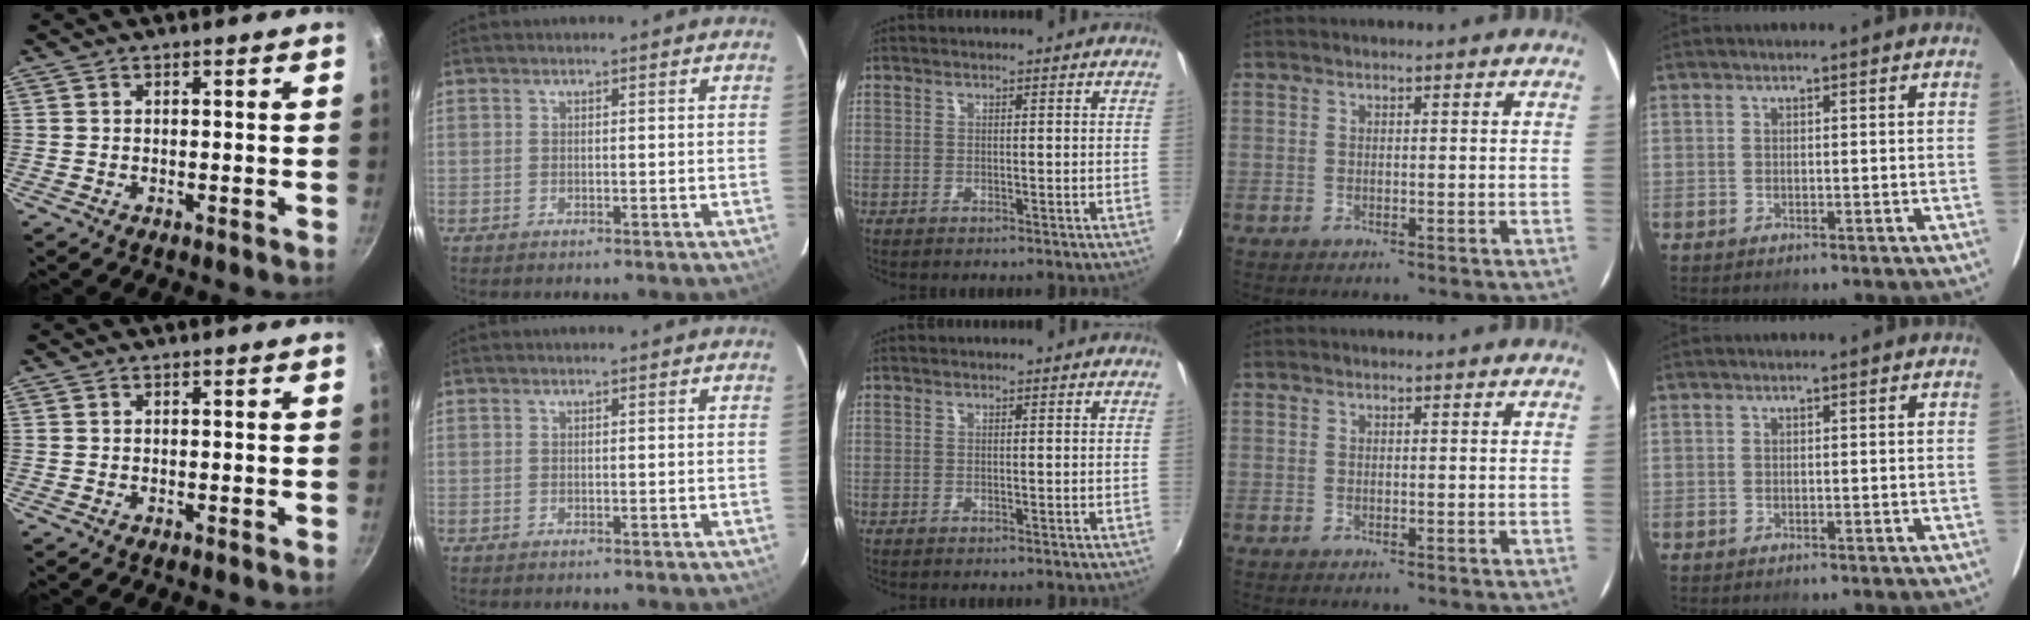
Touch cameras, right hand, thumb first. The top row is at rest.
{}